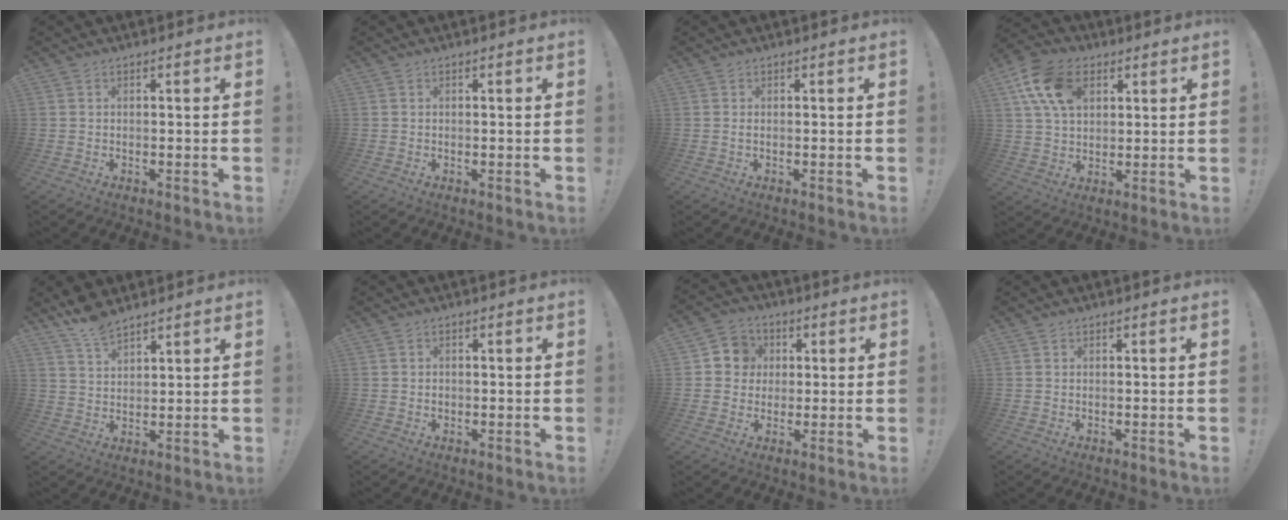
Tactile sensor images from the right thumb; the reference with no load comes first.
{"total": 0.0}
{"total": 0.7, "force": [0.0, 0.0, 0.7], "torque": [-0.009, -0.001, -0.001]}
{"total": 14.5, "force": [5.9, 10.1, 8.7], "torque": [-0.150, -0.007, 0.117]}
{"total": 7.1, "force": [6.1, 2.4, 2.9], "torque": [-0.053, -0.037, 0.113]}
{"total": 0.8, "force": [-0.1, 0.8, 0.3], "torque": [-0.002, 0.001, -0.003]}
{"total": 7.7, "force": [0.8, 7.4, 1.9], "torque": [-0.022, 0.004, 0.018]}
{"total": 0.0}